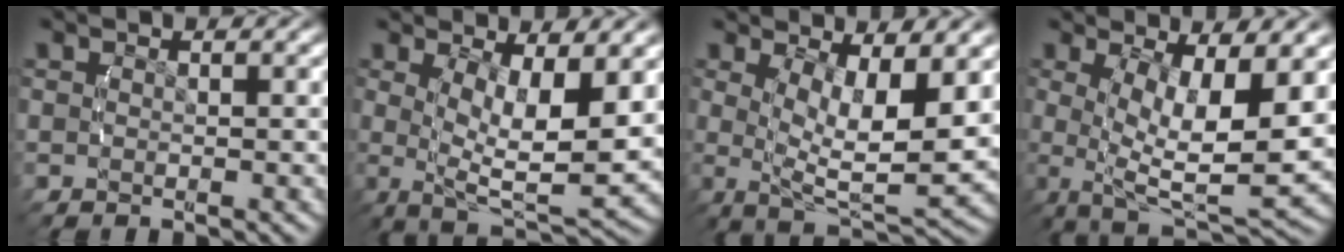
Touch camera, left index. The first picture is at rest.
{"total": 8.3, "force": [-0.9, 4.1, 7.2], "torque": [-0.125, -0.035, -0.008]}
{"total": 8.1, "force": [0.0, 3.9, 7.1], "torque": [-0.122, -0.028, 0.003]}
{"total": 9.8, "force": [-1.0, 4.8, 8.5], "torque": [-0.152, -0.038, -0.003]}